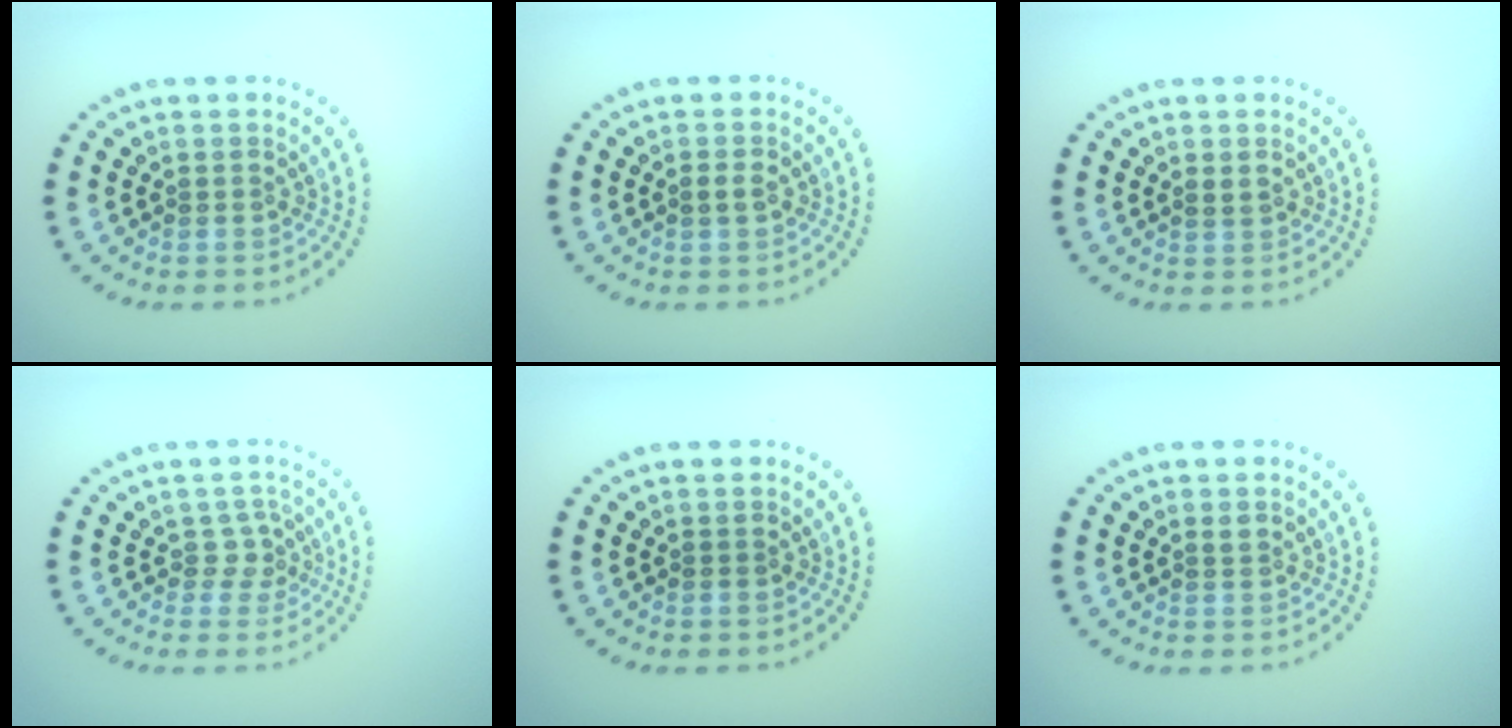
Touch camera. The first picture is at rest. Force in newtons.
{"total": 1.0, "press": 1.0, "slide": 0.1}
{"total": 0.8, "press": 0.8, "slide": 0.1}
{"total": 1.6, "press": 1.3, "slide": 1.1}
{"total": 0.0}
{"total": 0.6, "press": 0.4, "slide": 0.5}